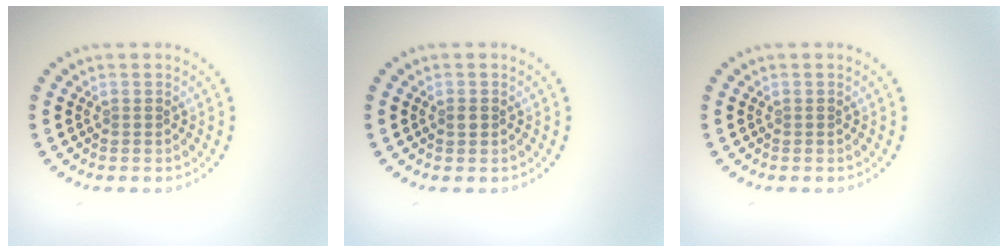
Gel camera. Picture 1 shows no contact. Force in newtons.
{"total": 0.9, "press": 0.9, "slide": 0.0}
{"total": 0.0}